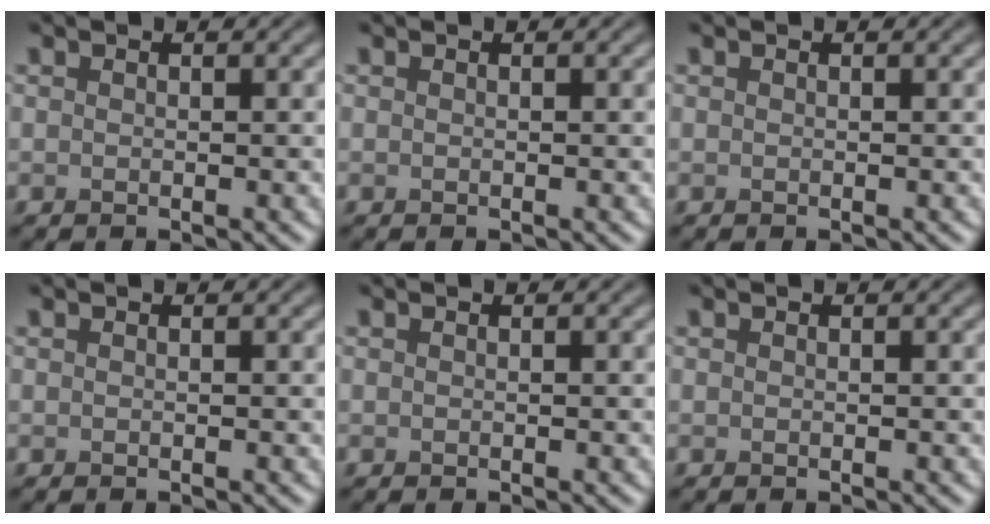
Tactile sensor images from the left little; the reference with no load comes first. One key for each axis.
{"total": 0.0}
{"total": 0.0}
{"total": 0.0}
{"total": 0.0}
{"total": 0.0}